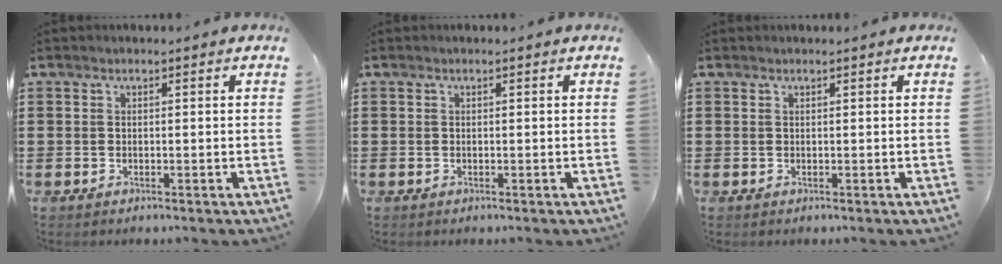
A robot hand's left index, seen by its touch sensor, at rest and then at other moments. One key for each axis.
{"total": 0.0}
{"total": 0.0}